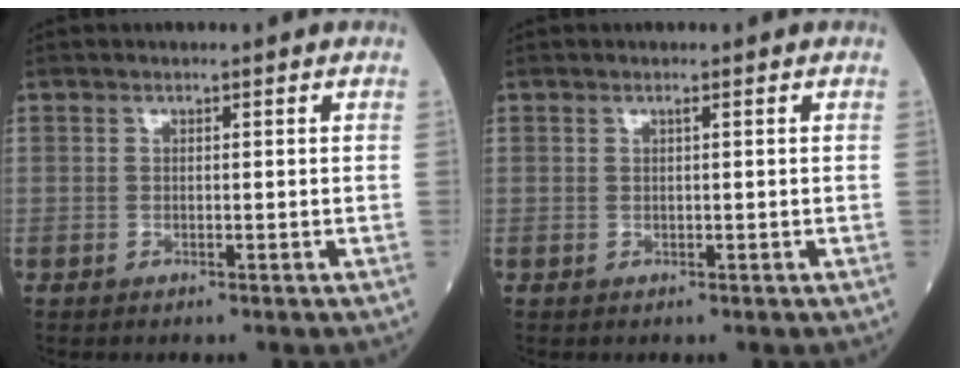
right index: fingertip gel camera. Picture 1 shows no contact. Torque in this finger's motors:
{"motor_torque": [0.11, 0.03, 0.04, 0.02]}